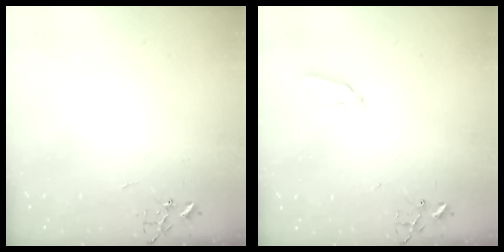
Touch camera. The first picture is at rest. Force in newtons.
{"total": 6.4, "press": 6.4, "slide": 0.3}